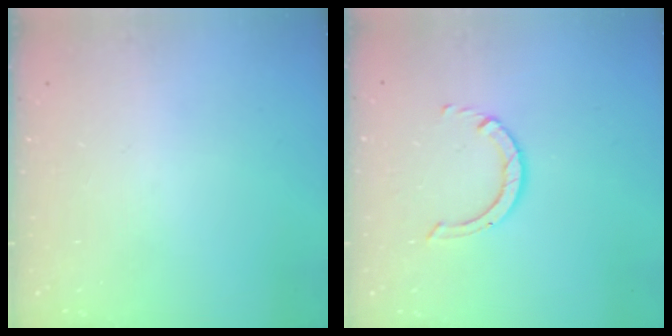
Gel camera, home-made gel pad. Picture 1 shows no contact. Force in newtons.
{"total": 3.5, "press": 3.5, "slide": 0.6}